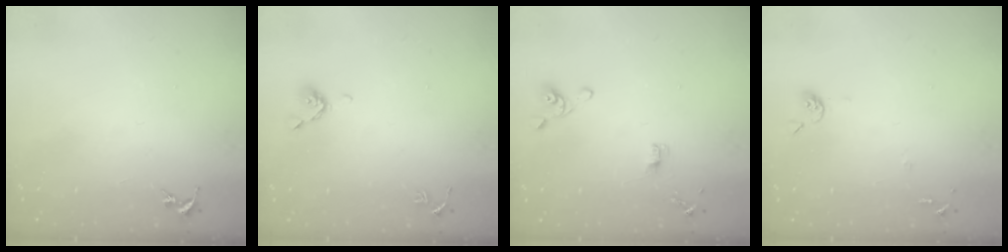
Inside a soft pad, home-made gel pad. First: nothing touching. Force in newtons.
{"total": 6.4, "press": 6.3, "slide": 1.3}
{"total": 5.4, "press": 4.7, "slide": 2.7}
{"total": 5.9, "press": 5.8, "slide": 0.7}